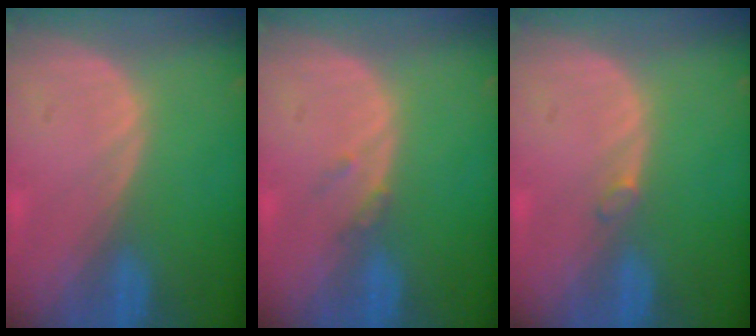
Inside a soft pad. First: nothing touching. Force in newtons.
{"total": 1.2, "press": 1.2, "slide": 0.3}
{"total": 0.9, "press": 0.8, "slide": 0.2}